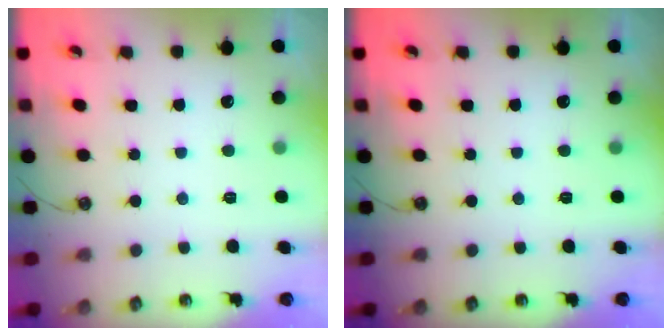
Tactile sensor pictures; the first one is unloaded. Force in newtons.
{"total": 0.0}